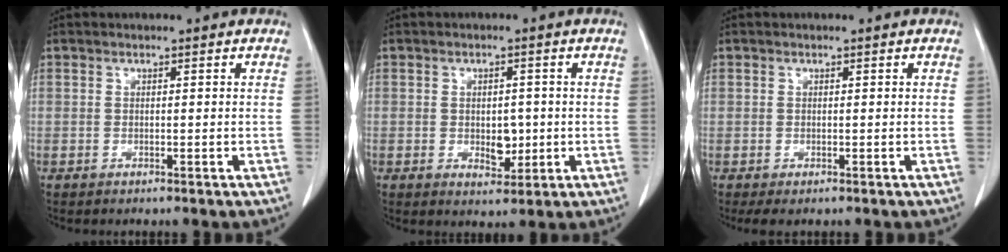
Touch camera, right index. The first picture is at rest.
{"total": 4.0, "force": [-0.4, 2.3, 3.2], "torque": [-0.040, -0.002, 0.001]}
{"total": 1.4, "force": [-0.5, 1.1, 0.6], "torque": [-0.010, 0.002, -0.004]}